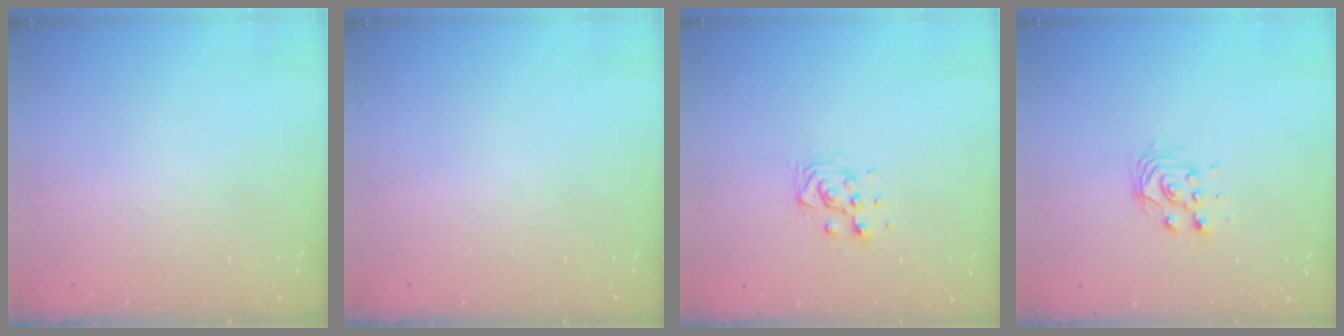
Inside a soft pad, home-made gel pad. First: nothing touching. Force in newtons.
{"total": 0.0}
{"total": 6.6, "press": 6.5, "slide": 1.0}
{"total": 5.9, "press": 5.9, "slide": 0.2}